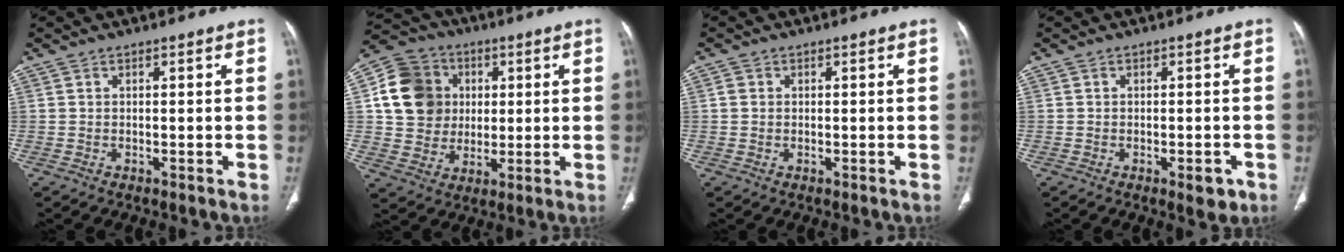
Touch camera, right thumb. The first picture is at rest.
{"total": 14.2, "force": [2.5, 12.7, 5.7], "torque": [-0.088, 0.010, 0.046]}
{"total": 1.2, "force": [0.1, 1.1, 0.5], "torque": [-0.007, 0.002, 0.004]}
{"total": 3.2, "force": [-1.5, 1.4, 2.5], "torque": [-0.021, 0.001, -0.015]}